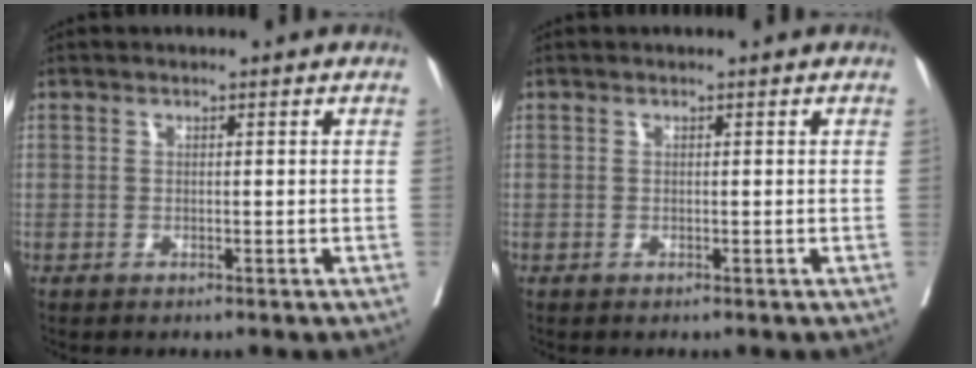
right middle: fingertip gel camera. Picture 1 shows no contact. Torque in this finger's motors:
{"motor_torque": [-0.02, -0.02, 0.00, 0.00]}